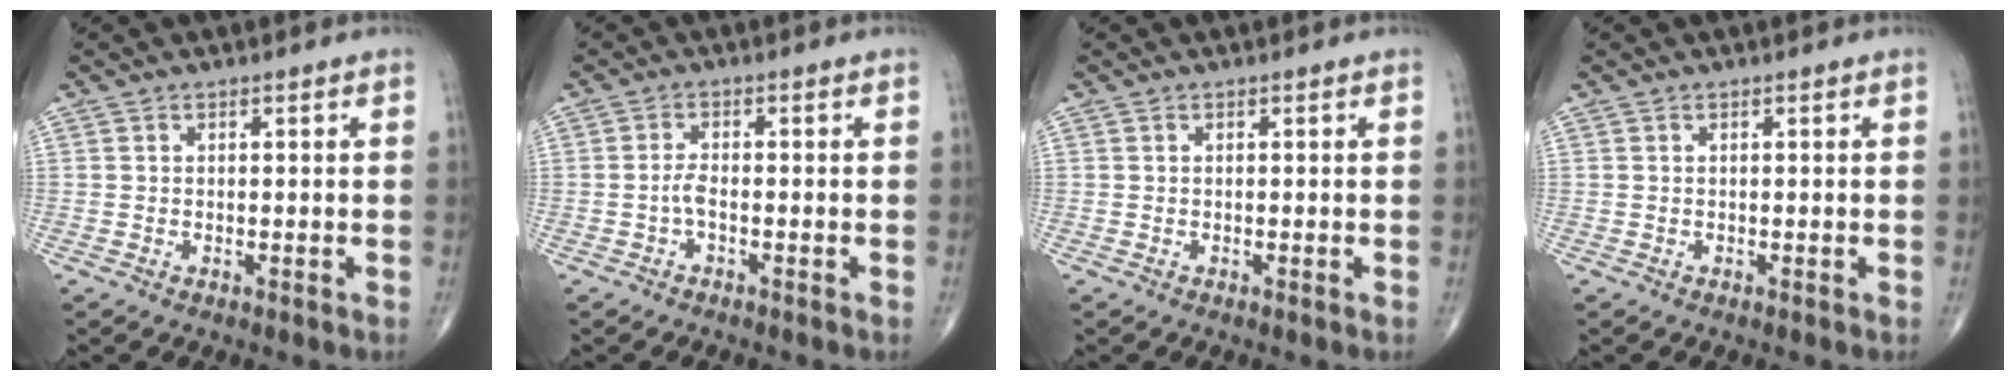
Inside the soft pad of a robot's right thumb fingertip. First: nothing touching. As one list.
[{"total": 1.8, "force": [-0.8, 0.6, 1.5], "torque": [-0.031, 0.006, -0.018]}, {"total": 0.0}, {"total": 0.0}]